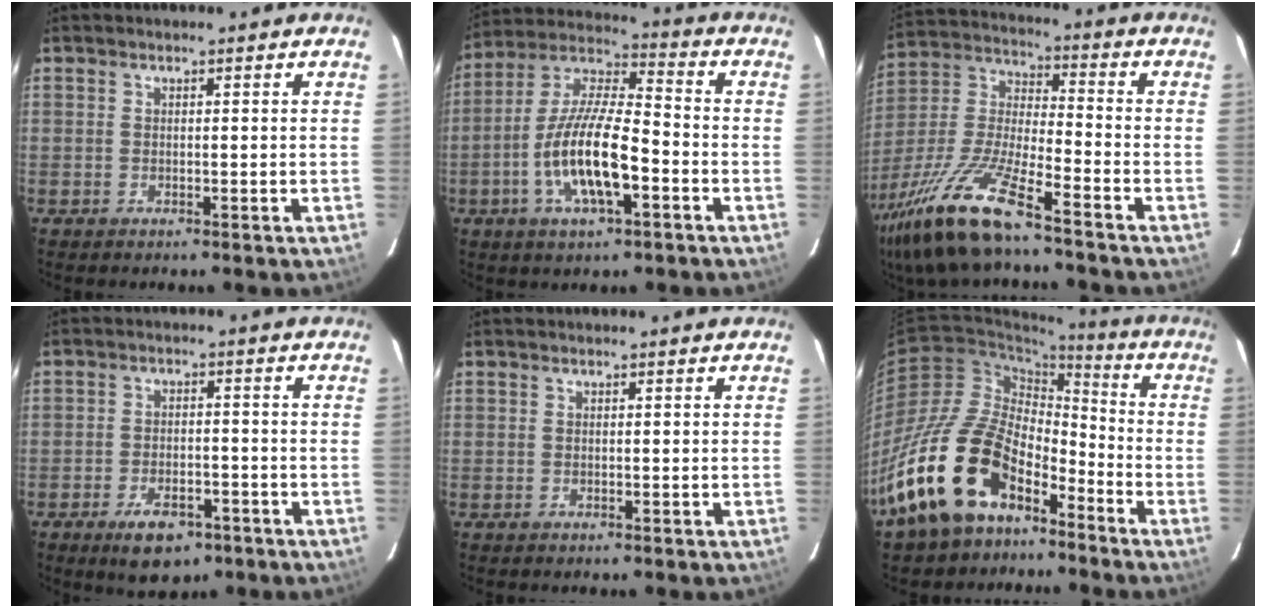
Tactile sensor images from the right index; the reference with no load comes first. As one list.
[{"total": 14.9, "force": [-5.0, 4.4, 13.3], "torque": [-0.268, -0.006, -0.095]}, {"total": 18.0, "force": [-13.0, 2.9, 12.0], "torque": [-0.266, -0.022, -0.254]}, {"total": 8.2, "force": [-5.2, 4.1, 4.8], "torque": [-0.100, -0.004, -0.075]}, {"total": 0.0}, {"total": 20.5, "force": [-13.4, 10.7, 11.2], "torque": [-0.230, 0.005, -0.243]}]